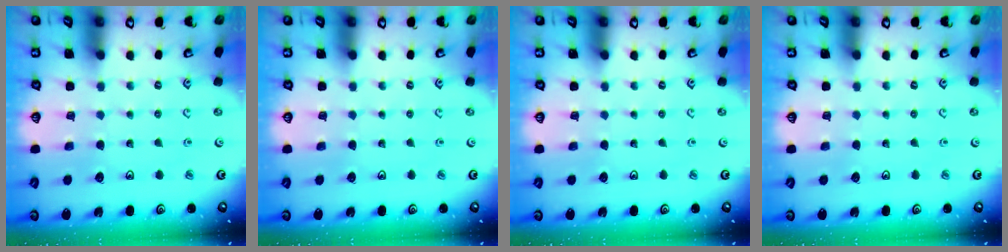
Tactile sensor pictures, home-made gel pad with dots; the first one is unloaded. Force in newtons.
{"total": 0.0}
{"total": 0.0}
{"total": 0.0}